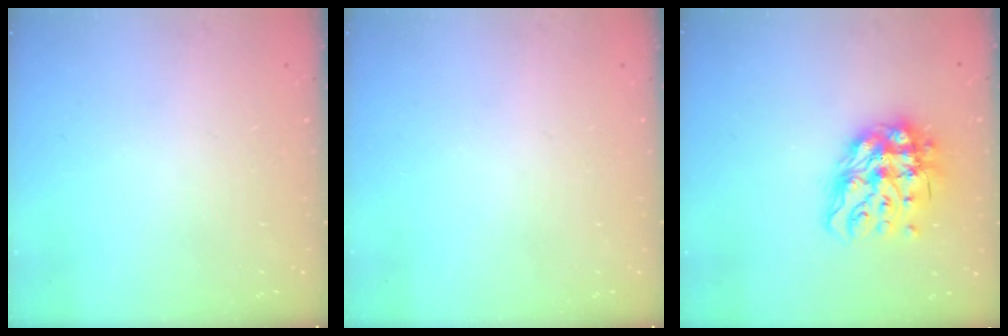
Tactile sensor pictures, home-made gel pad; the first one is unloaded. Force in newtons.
{"total": 0.0}
{"total": 14.7, "press": 14.7, "slide": 1.2}